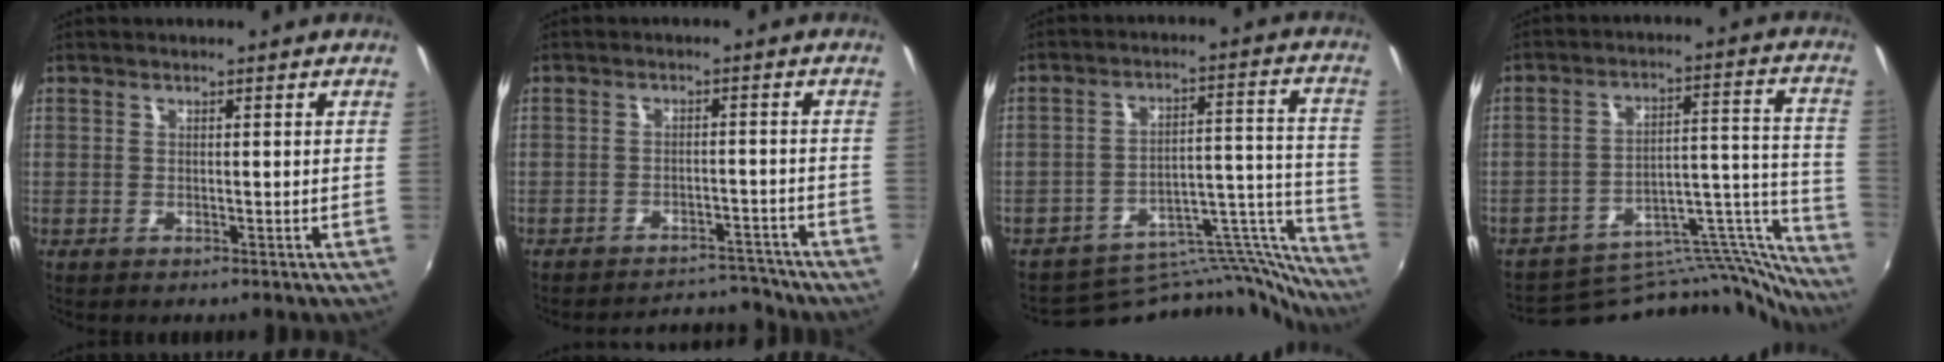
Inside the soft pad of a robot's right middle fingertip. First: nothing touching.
{"total": 7.9, "force": [-7.6, 1.8, 1.0], "torque": [-0.026, 0.018, -0.100]}
{"total": 17.1, "force": [-17.0, 1.6, 0.3], "torque": [0.017, 0.063, -0.252]}
{"total": 20.6, "force": [-20.5, 1.7, 1.5], "torque": [0.004, 0.059, -0.304]}